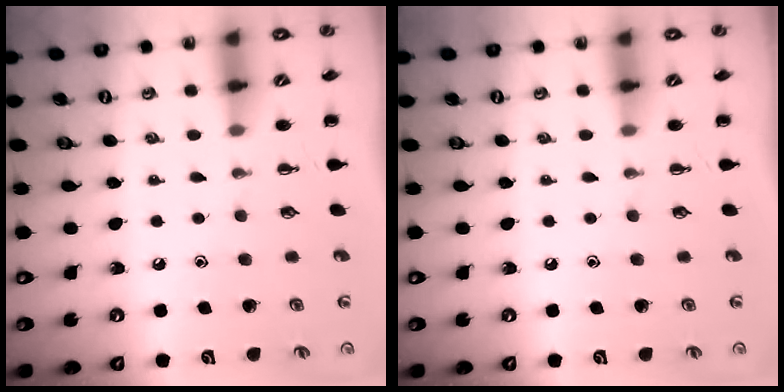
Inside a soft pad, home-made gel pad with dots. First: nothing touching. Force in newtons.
{"total": 0.0}